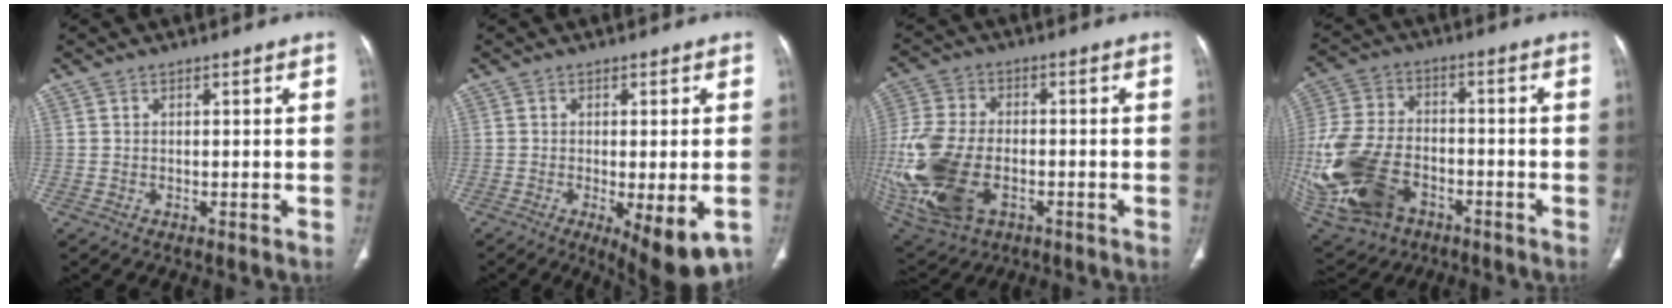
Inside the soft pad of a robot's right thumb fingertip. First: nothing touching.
{"total": 10.4, "force": [-4.1, 3.1, 9.0], "torque": [-0.123, -0.016, -0.055]}
{"total": 20.5, "force": [-4.8, 12.3, 15.6], "torque": [-0.367, -0.005, -0.073]}
{"total": 23.7, "force": [-8.3, 15.6, 15.7], "torque": [-0.399, 0.002, -0.139]}